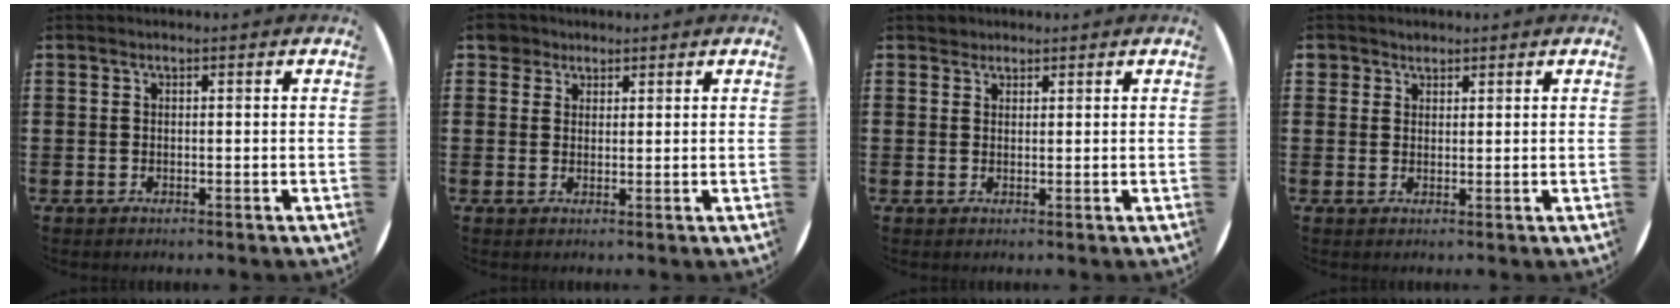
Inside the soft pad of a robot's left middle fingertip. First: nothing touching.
{"total": 2.6, "force": [2.0, 1.6, 0.2], "torque": [0.004, 0.002, 0.036]}
{"total": 1.3, "force": [1.2, 0.5, -0.1], "torque": [-0.001, 0.001, 0.024]}
{"total": 1.8, "force": [1.5, 0.9, 0.0], "torque": [0.006, 0.001, 0.028]}